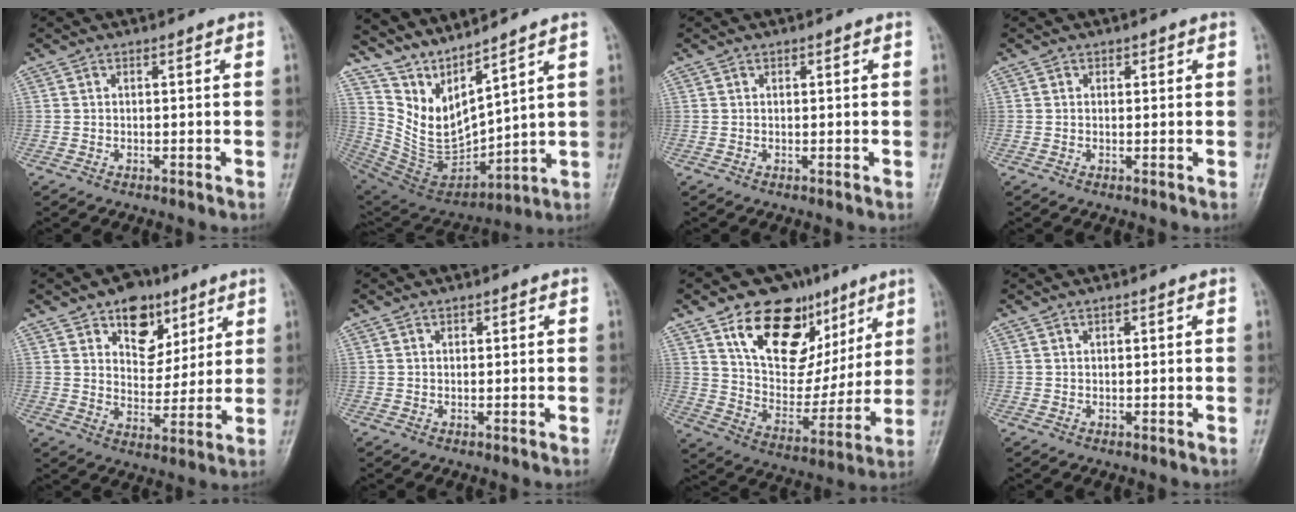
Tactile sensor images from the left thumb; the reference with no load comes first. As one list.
[{"total": 11.9, "force": [10.0, 2.6, 5.9], "torque": [-0.093, -0.076, 0.225]}, {"total": 0.0}, {"total": 0.8, "force": [0.4, 0.7, 0.2], "torque": [0.007, -0.001, 0.004]}, {"total": 11.0, "force": [6.2, 7.4, 5.4], "torque": [-0.043, -0.029, 0.098]}, {"total": 0.8, "force": [0.5, 0.6, 0.3], "torque": [0.000, -0.002, 0.006]}, {"total": 21.6, "force": [11.1, 13.4, 12.8], "torque": [-0.144, -0.037, 0.189]}, {"total": 0.7, "force": [0.4, 0.4, 0.4], "torque": [-0.005, -0.002, 0.007]}]